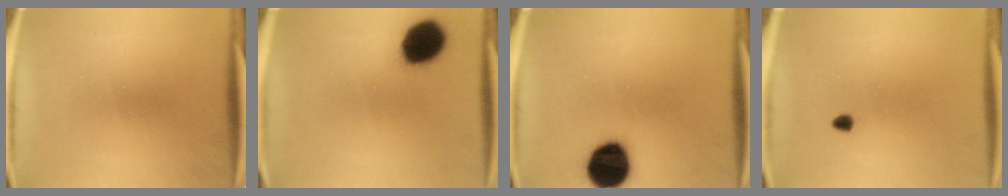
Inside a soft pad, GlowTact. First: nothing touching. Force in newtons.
{"total": 13.4}
{"total": 15.3}
{"total": 0.9}